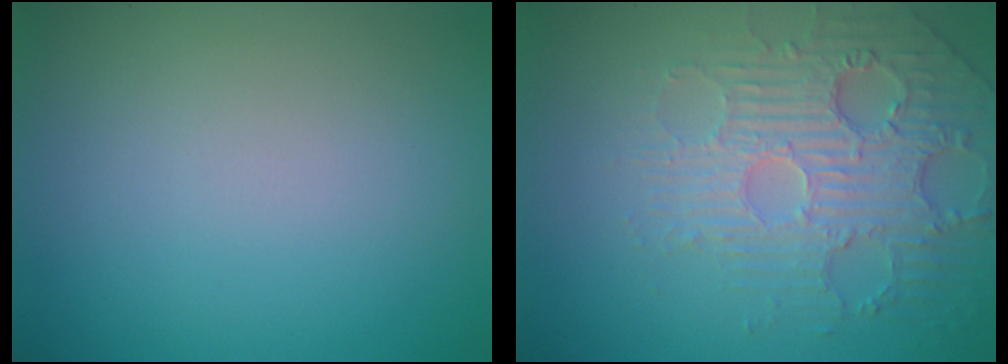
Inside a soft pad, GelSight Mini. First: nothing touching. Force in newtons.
{"total": 4.5, "press": 4.1, "slide": 2.0}